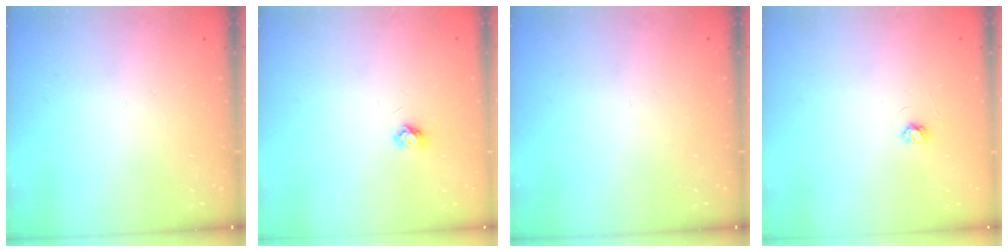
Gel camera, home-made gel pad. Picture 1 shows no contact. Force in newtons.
{"total": 3.9, "press": 3.8, "slide": 0.5}
{"total": 0.0}
{"total": 2.6, "press": 2.6, "slide": 0.3}